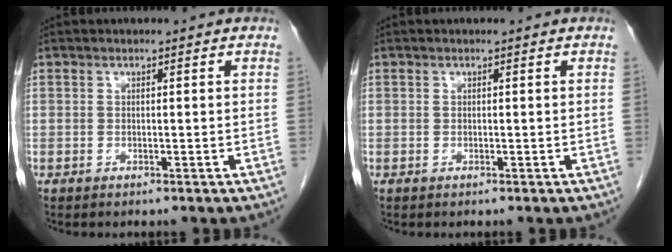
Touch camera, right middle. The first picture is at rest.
{"total": 0.0}